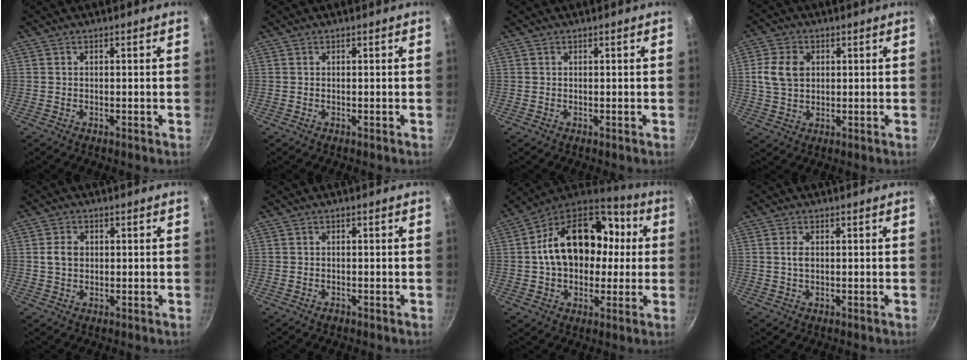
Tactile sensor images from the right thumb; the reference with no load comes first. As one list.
[{"total": 0.0}, {"total": 0.0}, {"total": 7.2, "force": [1.3, 5.3, 4.7], "torque": [-0.085, 0.002, 0.027]}, {"total": 3.5, "force": [0.5, 2.7, 2.2], "torque": [-0.035, 0.004, 0.008]}, {"total": 0.7, "force": [-0.5, 0.4, 0.3], "torque": [-0.002, 0.001, -0.009]}, {"total": 21.9, "force": [2.0, 14.8, 16.0], "torque": [-0.226, 0.033, 0.029]}, {"total": 2.1, "force": [0.3, 1.3, 1.6], "torque": [-0.032, 0.000, 0.007]}]